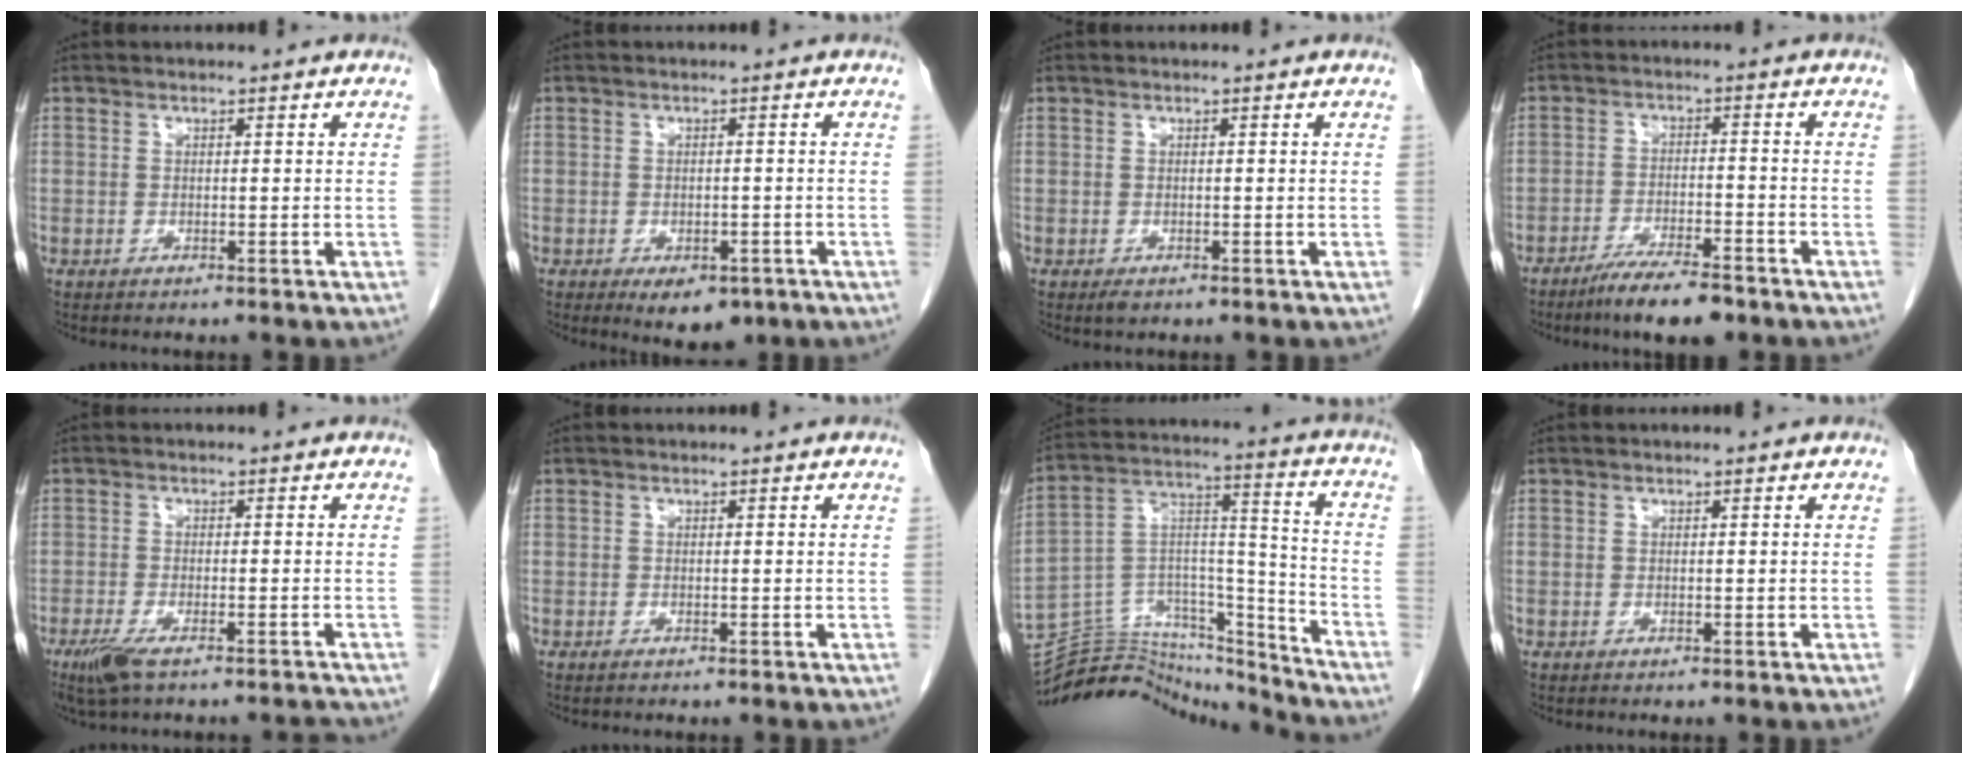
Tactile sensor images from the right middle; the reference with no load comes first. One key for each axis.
{"total": 5.6, "fx": -3.3, "fy": 2.9, "fz": 3.4, "tx": -0.037, "ty": -0.002, "tz": -0.039}
{"total": 1.0, "fx": -0.6, "fy": 0.5, "fz": 0.7, "tx": -0.010, "ty": -0.001, "tz": -0.004}
{"total": 8.2, "fx": -6.3, "fy": 1.2, "fz": 5.2, "tx": -0.084, "ty": -0.015, "tz": -0.104}
{"total": 7.0, "fx": -5.5, "fy": 1.5, "fz": 4.1, "tx": -0.070, "ty": -0.013, "tz": -0.094}
{"total": 0.6, "fx": -0.5, "fy": 0.1, "fz": 0.4, "tx": -0.009, "ty": -0.001, "tz": -0.007}
{"total": 22.5, "fx": -21.6, "fy": 4.6, "fz": 4.1, "tx": -0.104, "ty": 0.042, "tz": -0.344}
{"total": 0.0}